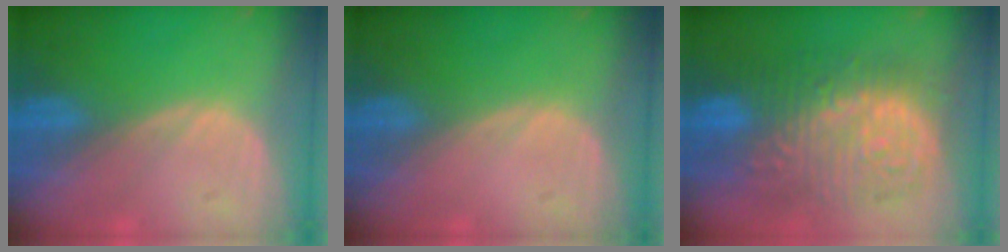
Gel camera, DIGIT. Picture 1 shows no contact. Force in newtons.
{"total": 0.0}
{"total": 13.4, "press": 13.4, "slide": 1.3}